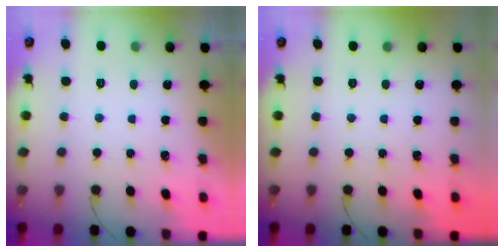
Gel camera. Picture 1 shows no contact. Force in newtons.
{"total": 0.0}